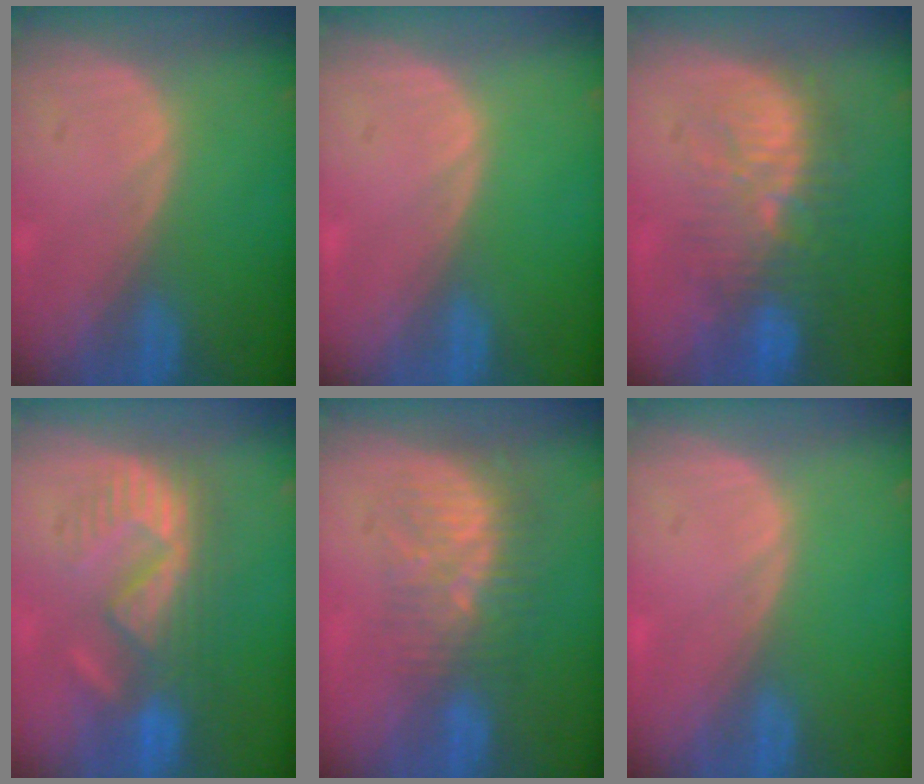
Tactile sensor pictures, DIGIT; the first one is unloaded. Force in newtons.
{"total": 0.0}
{"total": 9.3, "press": 9.1, "slide": 2.1}
{"total": 8.7, "press": 8.4, "slide": 2.1}
{"total": 8.9, "press": 7.6, "slide": 4.7}
{"total": 0.0}